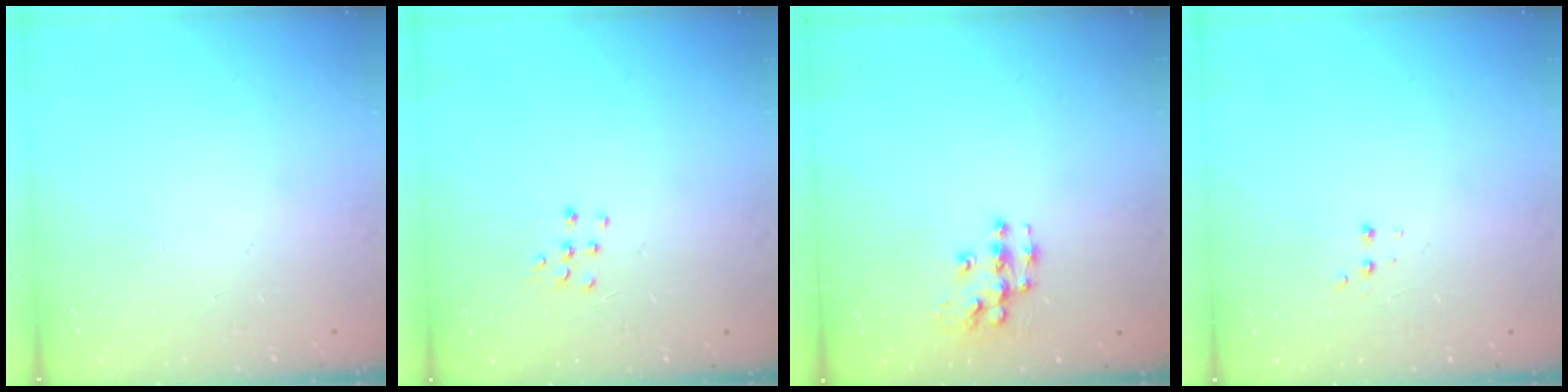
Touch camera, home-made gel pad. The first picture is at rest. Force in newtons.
{"total": 5.3, "press": 5.3, "slide": 0.5}
{"total": 9.2, "press": 9.2, "slide": 0.5}
{"total": 2.9, "press": 2.7, "slide": 1.0}